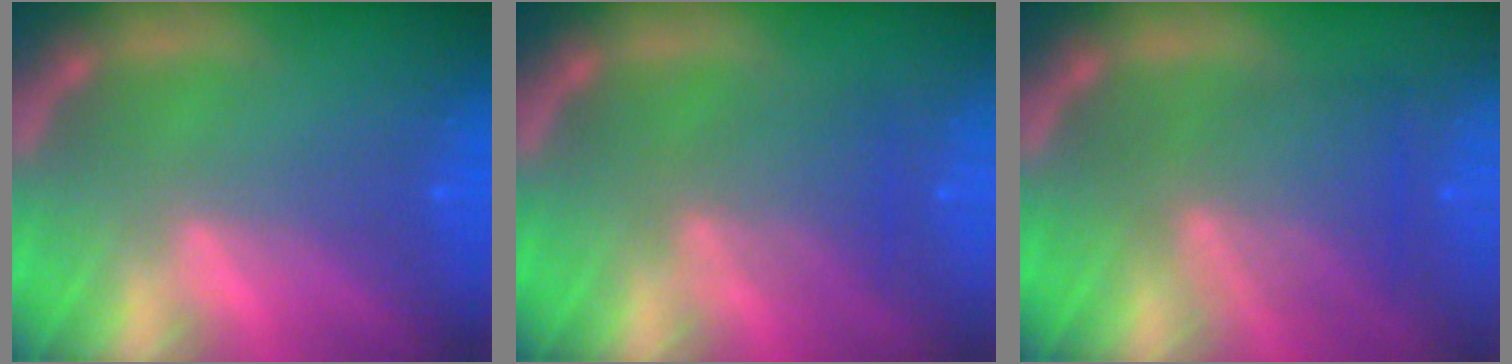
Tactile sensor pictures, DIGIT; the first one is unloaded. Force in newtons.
{"total": 3.4}
{"total": 6.0}